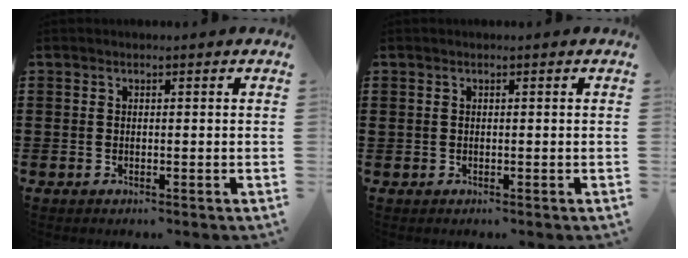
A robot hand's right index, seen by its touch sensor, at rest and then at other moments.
{"total": 0.0}